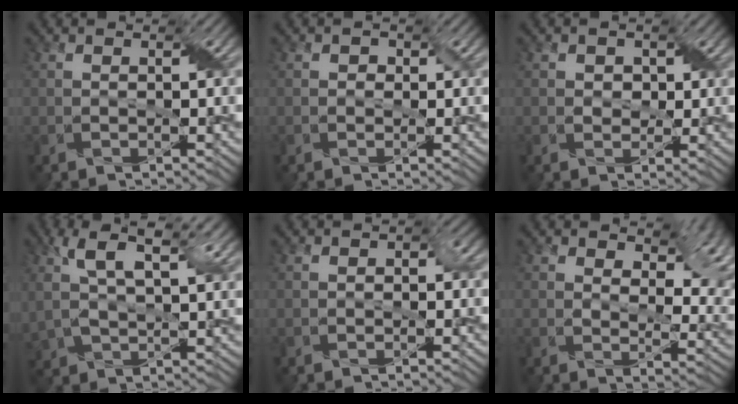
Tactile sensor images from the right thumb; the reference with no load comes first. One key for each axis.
{"total": 1.0, "fx": 0.1, "fy": 0.9, "fz": 0.2, "tx": 0.000, "ty": -0.003, "tz": -0.004}
{"total": 1.9, "fx": 0.6, "fy": 1.6, "fz": 0.7, "tx": -0.014, "ty": -0.002, "tz": 0.002}
{"total": 8.7, "fx": 3.9, "fy": 3.6, "fz": 7.0, "tx": -0.165, "ty": 0.003, "tz": 0.074}
{"total": 1.0, "fx": -0.3, "fy": 0.8, "fz": 0.5, "tx": -0.009, "ty": -0.002, "tz": -0.007}
{"total": 10.0, "fx": 4.3, "fy": 5.5, "fz": 7.2, "tx": -0.107, "ty": -0.010, "tz": 0.075}